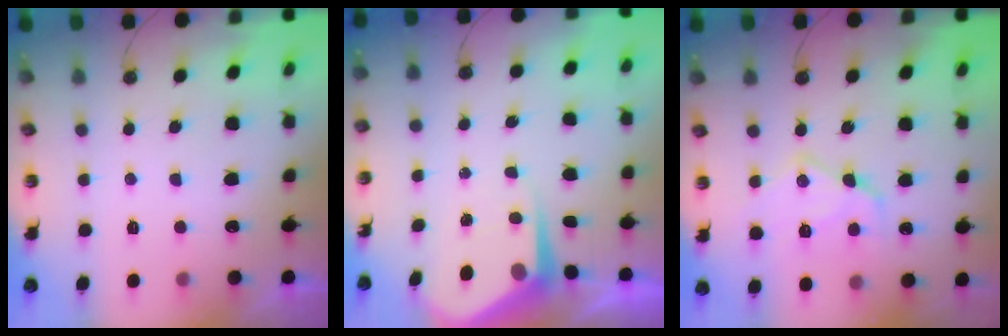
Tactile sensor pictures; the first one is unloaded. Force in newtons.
{"total": 6.4, "press": 6.4, "slide": 0.6}
{"total": 14.7, "press": 14.6, "slide": 1.3}